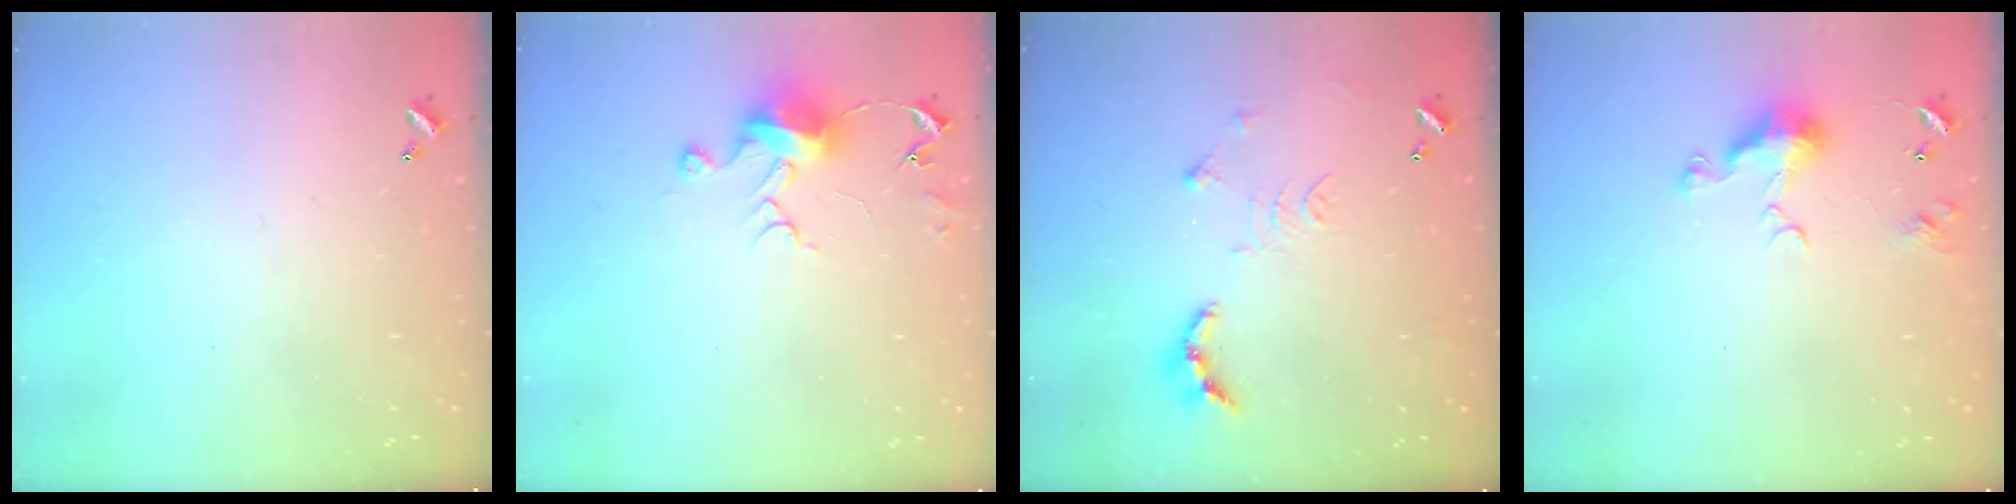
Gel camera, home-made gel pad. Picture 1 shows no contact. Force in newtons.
{"total": 7.7, "press": 7.7, "slide": 0.4}
{"total": 10.3, "press": 10.2, "slide": 1.0}
{"total": 6.6, "press": 6.5, "slide": 1.0}